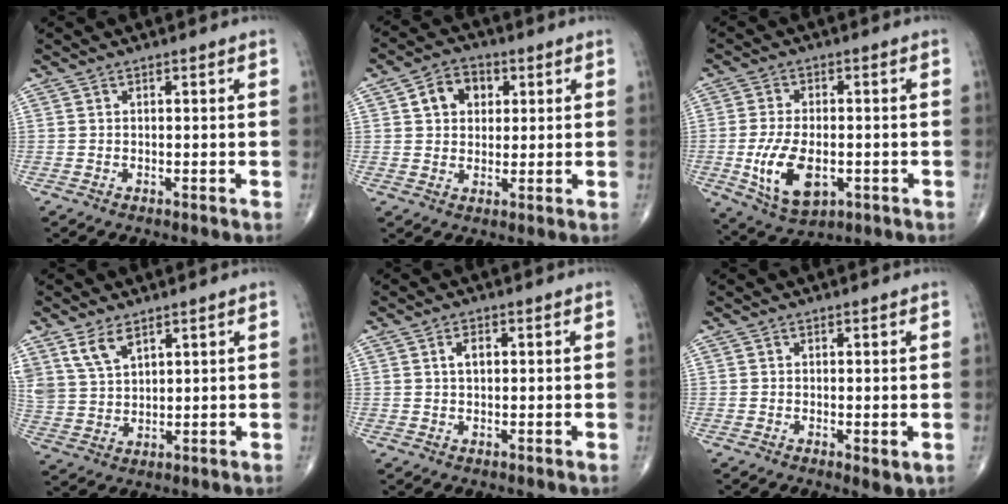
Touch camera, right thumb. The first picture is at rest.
{"total": 7.3, "force": [2.2, 5.6, 4.1], "torque": [-0.037, 0.002, 0.031]}
{"total": 11.5, "force": [-2.6, 6.4, 9.2], "torque": [-0.167, -0.003, -0.035]}
{"total": 6.8, "force": [4.4, 3.6, 3.9], "torque": [-0.070, -0.015, 0.097]}
{"total": 2.5, "force": [0.6, 1.4, 2.0], "torque": [-0.033, 0.003, 0.011]}
{"total": 2.3, "force": [-0.4, 1.0, 2.0], "torque": [-0.030, -0.008, -0.006]}